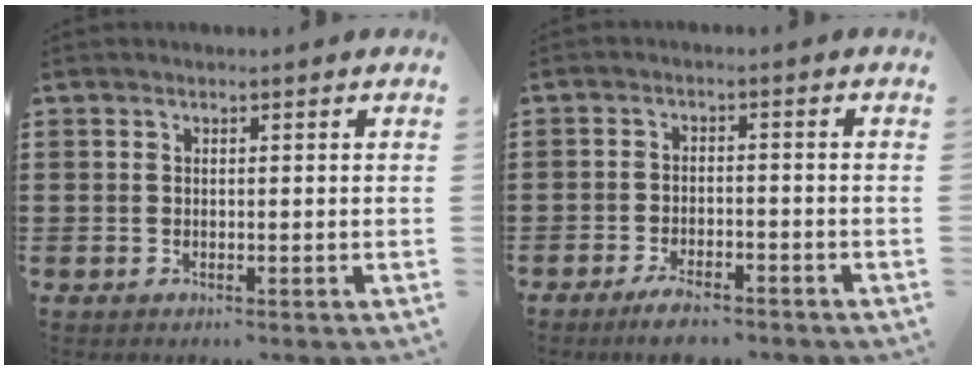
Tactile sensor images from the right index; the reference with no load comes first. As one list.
[{"total": 3.4, "force": [-3.0, 0.6, 1.4], "torque": [-0.025, 0.008, -0.059]}]